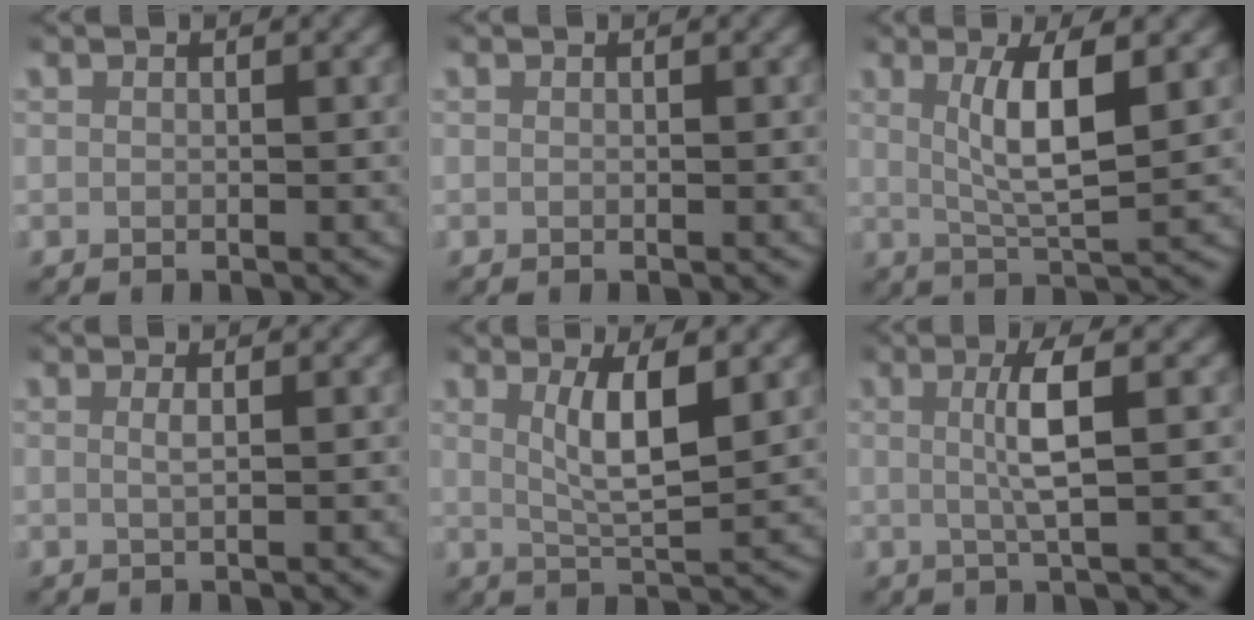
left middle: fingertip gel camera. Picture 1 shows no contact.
{"total": 0.0}
{"total": 5.0, "force": [1.2, 0.9, 4.7], "torque": [-0.081, -0.005, 0.027]}
{"total": 0.9, "force": [0.2, -0.2, 0.8], "torque": [-0.022, -0.002, 0.005]}
{"total": 4.5, "force": [1.3, 1.0, 4.2], "torque": [-0.072, -0.009, 0.029]}
{"total": 3.4, "force": [0.7, -0.1, 3.3], "torque": [-0.064, 0.004, 0.010]}